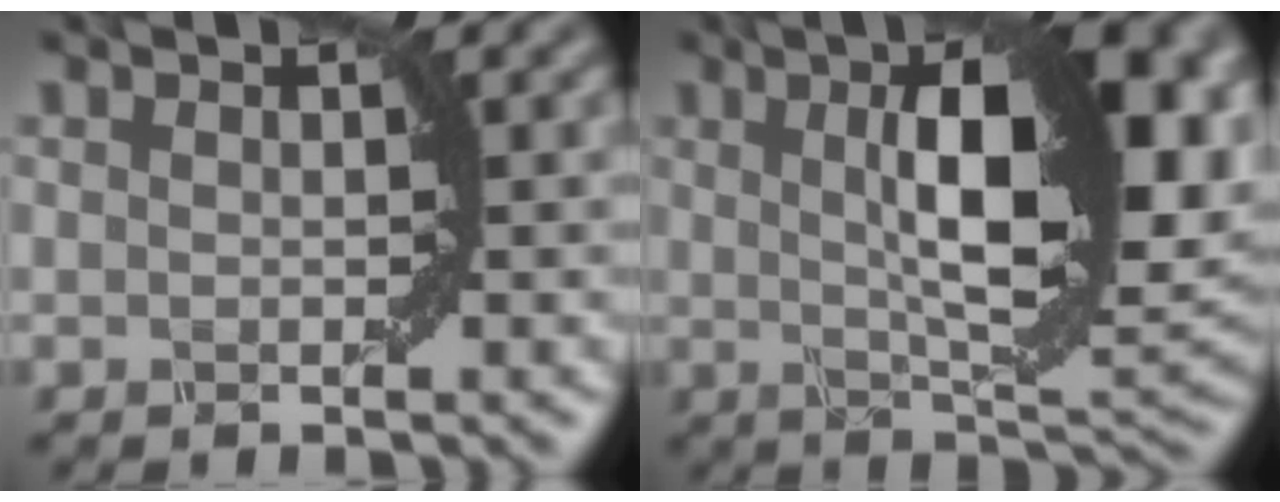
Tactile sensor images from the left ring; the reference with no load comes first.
{"total": 13.6, "force": [2.5, 4.4, 12.6], "torque": [-0.174, 0.010, 0.033]}